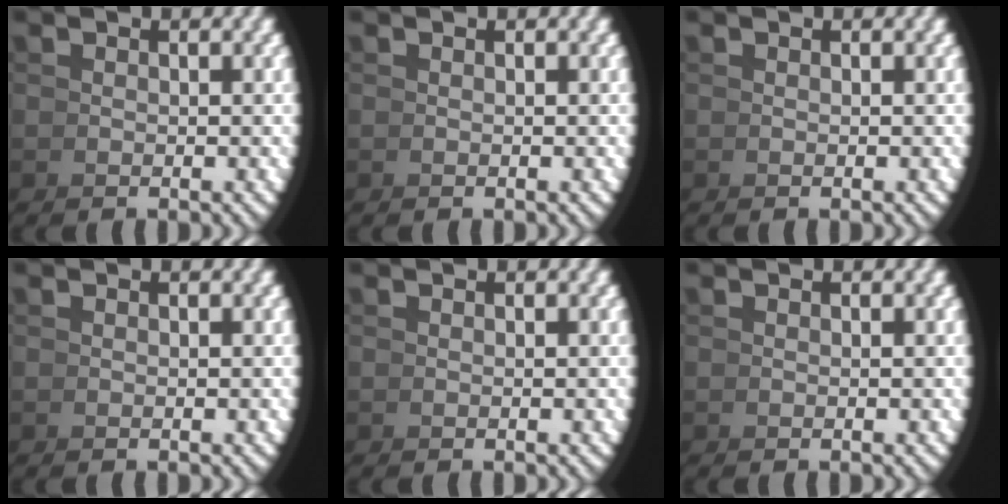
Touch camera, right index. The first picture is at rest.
{"total": 0.0}
{"total": 0.0}
{"total": 0.0}
{"total": 0.0}
{"total": 0.0}